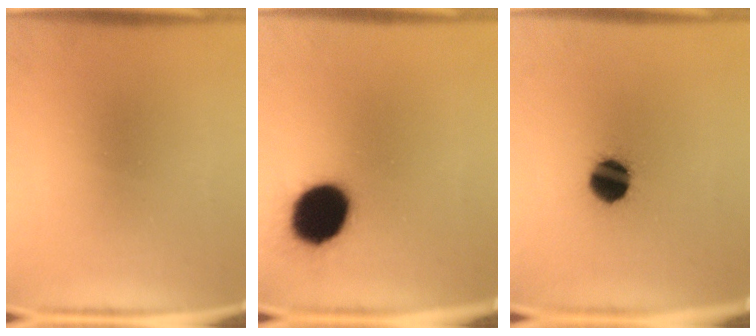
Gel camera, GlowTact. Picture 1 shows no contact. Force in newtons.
{"total": 17.6}
{"total": 10.5}